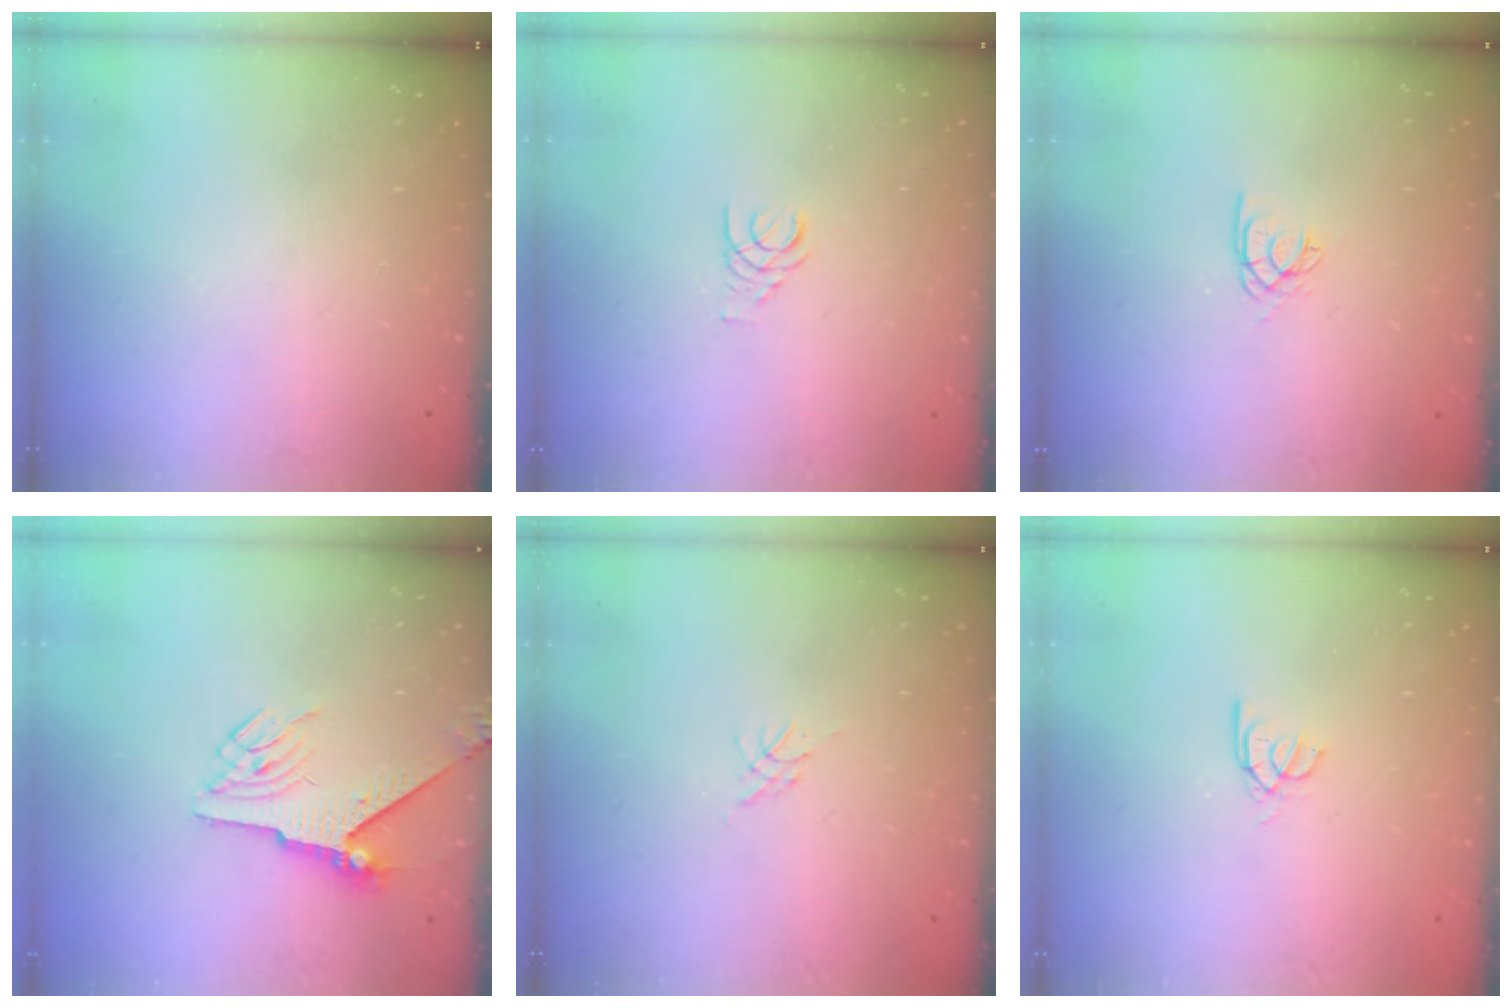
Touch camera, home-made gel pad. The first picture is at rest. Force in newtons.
{"total": 1.4, "press": 1.4, "slide": 0.2}
{"total": 2.6, "press": 2.6, "slide": 0.1}
{"total": 5.5, "press": 5.4, "slide": 1.2}
{"total": 0.0}
{"total": 2.6, "press": 2.6, "slide": 0.2}